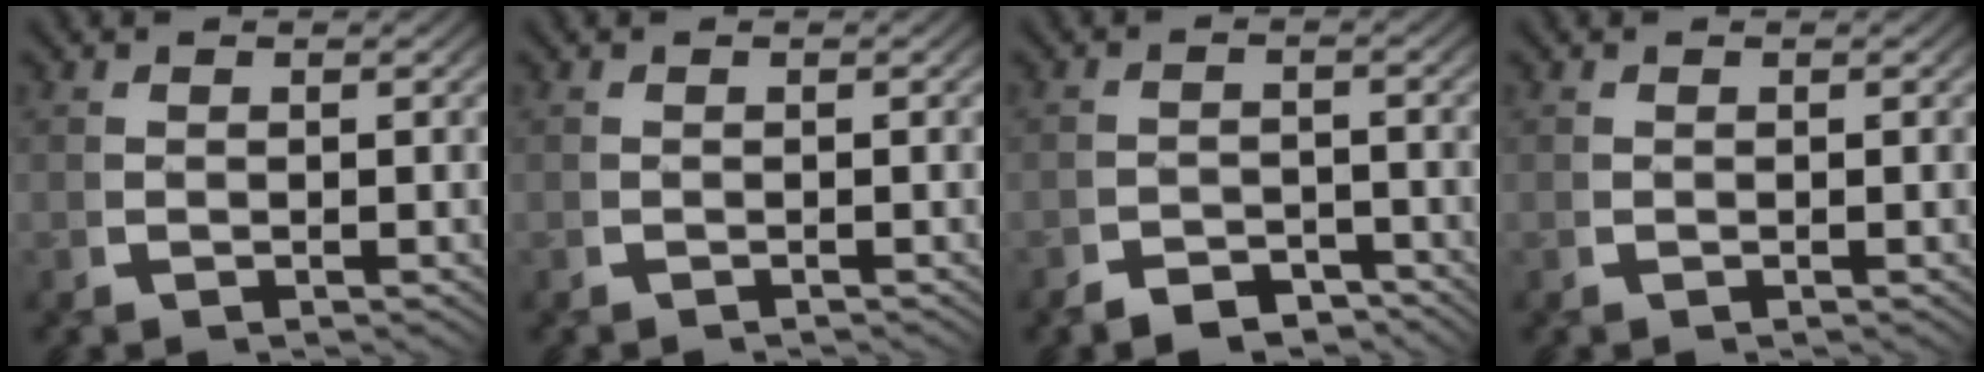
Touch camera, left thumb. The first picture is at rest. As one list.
[{"total": 0.5, "force": [-0.5, 0.0, -0.2], "torque": [0.000, 0.000, -0.008]}, {"total": 2.9, "force": [-2.7, 0.9, 0.2], "torque": [0.011, -0.009, -0.052]}, {"total": 0.0}]